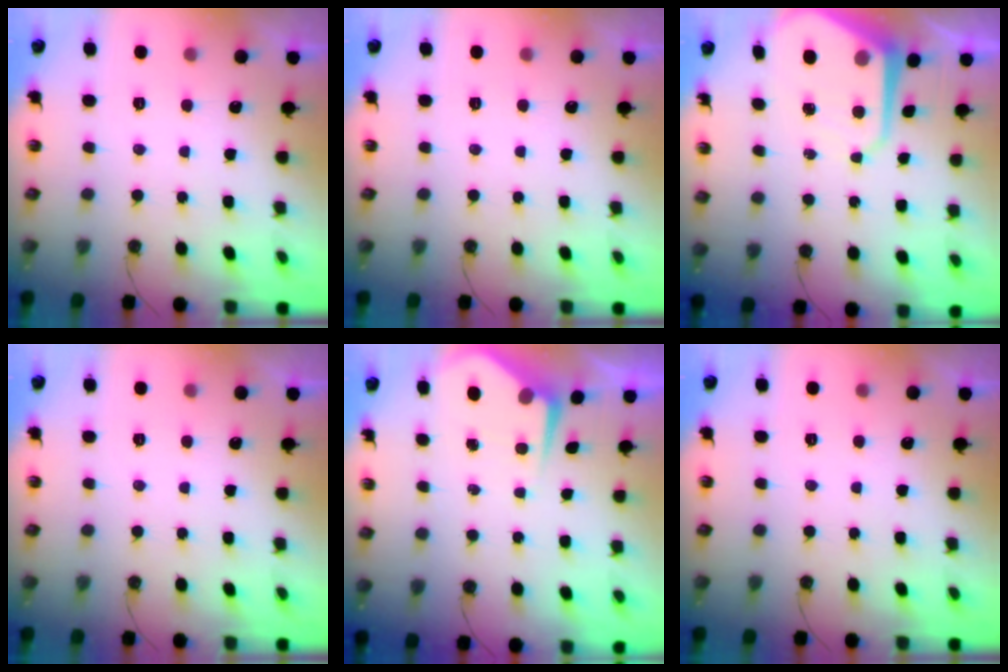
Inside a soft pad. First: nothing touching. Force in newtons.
{"total": 0.0}
{"total": 9.0, "press": 9.0, "slide": 0.5}
{"total": 0.0}
{"total": 4.4, "press": 4.4, "slide": 0.4}
{"total": 0.0}